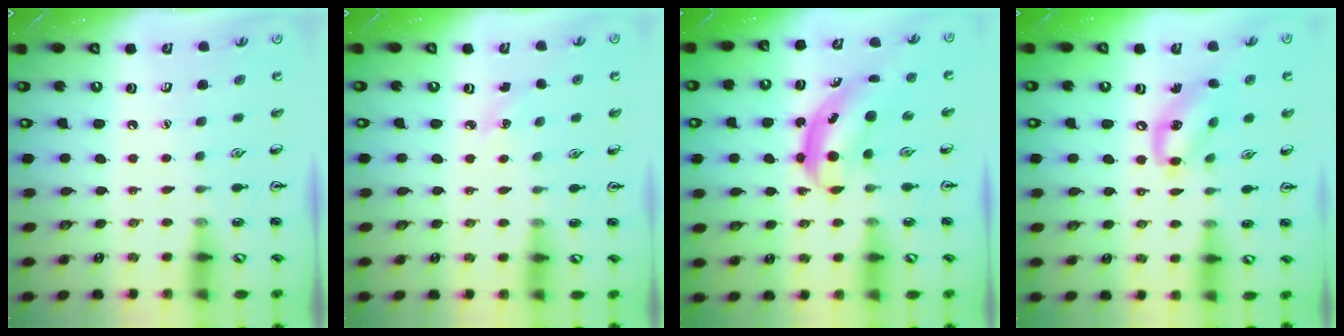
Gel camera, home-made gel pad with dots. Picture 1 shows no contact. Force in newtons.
{"total": 2.8, "press": 2.6, "slide": 1.0}
{"total": 5.1, "press": 5.0, "slide": 0.6}
{"total": 11.2, "press": 11.0, "slide": 2.2}